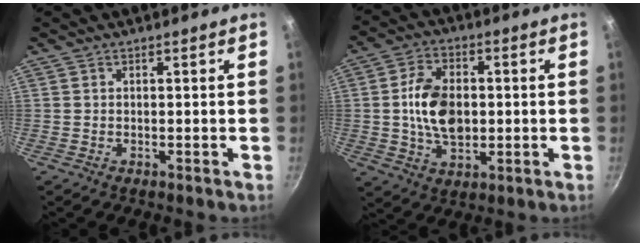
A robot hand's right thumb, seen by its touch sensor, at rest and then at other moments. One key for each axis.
{"total": 11.6, "fx": 0.2, "fy": 7.4, "fz": 8.9, "tx": -0.146, "ty": 0.002, "tz": 0.006}